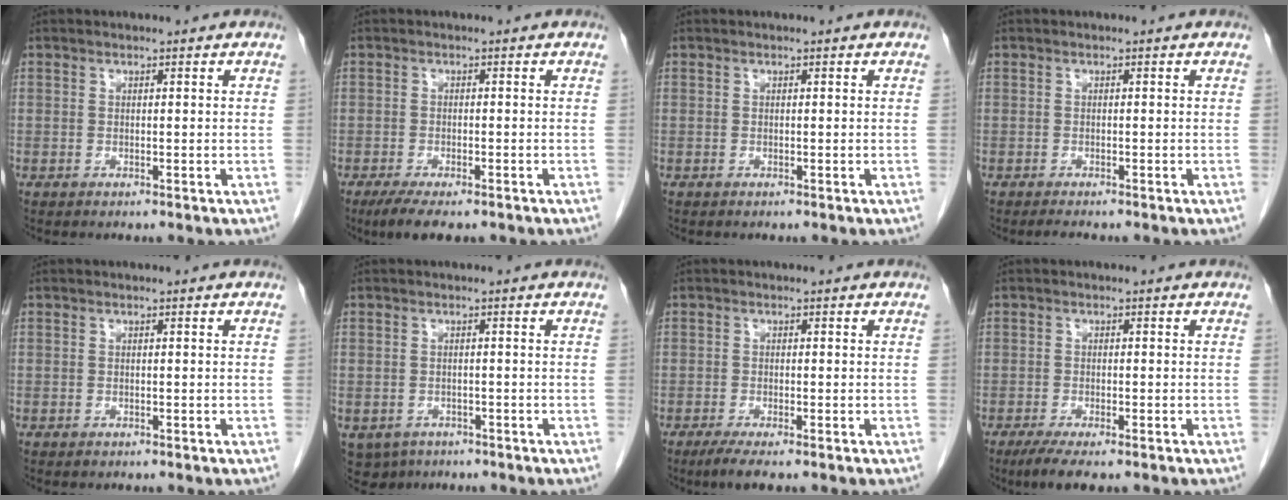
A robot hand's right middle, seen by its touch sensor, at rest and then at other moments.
{"total": 5.8, "force": [-4.2, 1.8, 3.5], "torque": [-0.056, -0.010, -0.066]}
{"total": 0.0}
{"total": 1.5, "force": [-1.3, 0.1, 0.7], "torque": [-0.014, -0.004, -0.018]}
{"total": 0.0}
{"total": 5.5, "force": [-3.3, 4.2, 1.5], "torque": [-0.027, -0.001, -0.045]}
{"total": 2.8, "force": [-1.9, 0.4, 2.0], "torque": [-0.042, -0.008, -0.036]}
{"total": 4.6, "force": [-3.2, 1.1, 3.1], "torque": [-0.055, -0.010, -0.050]}